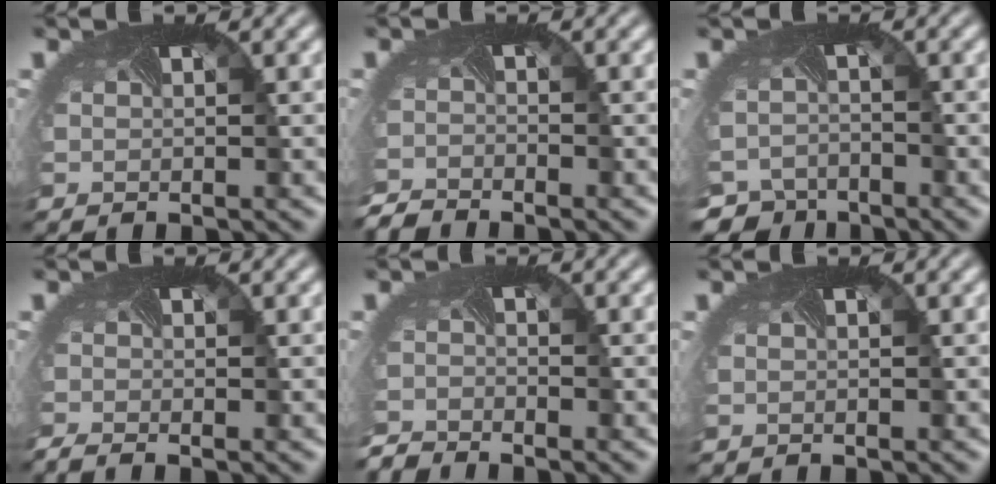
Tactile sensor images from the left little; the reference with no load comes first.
{"total": 2.8, "force": [-2.7, 0.1, -0.3], "torque": [-0.008, -0.020, -0.059]}
{"total": 5.4, "force": [-4.7, 2.5, 0.9], "torque": [-0.019, -0.028, -0.075]}
{"total": 2.1, "force": [-1.9, 0.2, 0.8], "torque": [-0.019, -0.018, -0.036]}
{"total": 2.7, "force": [-2.7, -0.1, -0.5], "torque": [-0.003, -0.020, -0.059]}
{"total": 0.0}